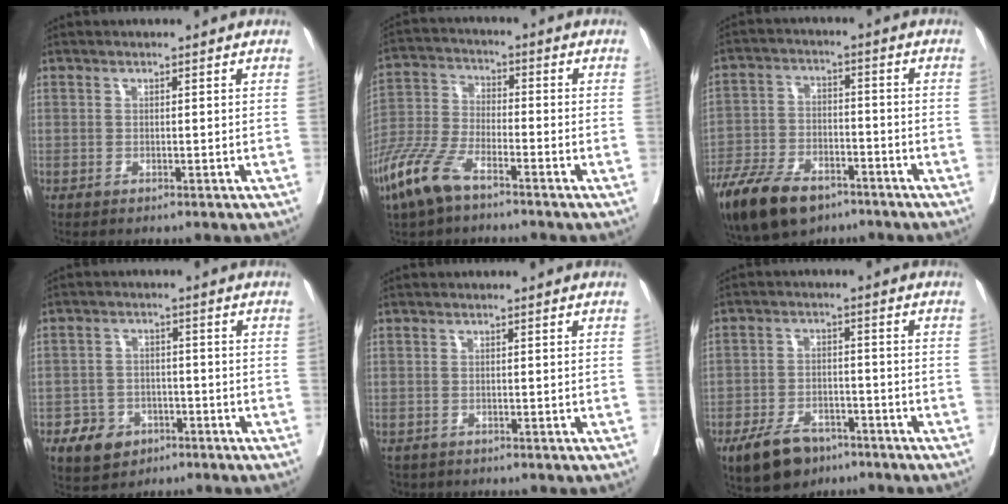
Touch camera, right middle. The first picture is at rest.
{"total": 9.8, "force": [-6.5, 3.0, 6.6], "torque": [-0.161, -0.017, -0.133]}
{"total": 13.5, "force": [-9.5, 6.1, 7.5], "torque": [-0.150, -0.016, -0.167]}
{"total": 5.7, "force": [-3.1, 4.4, 1.9], "torque": [-0.034, 0.006, -0.041]}
{"total": 2.9, "force": [-2.4, 1.6, 0.4], "torque": [-0.007, -0.003, -0.039]}
{"total": 8.1, "force": [-5.6, 4.3, 4.1], "torque": [-0.081, -0.002, -0.091]}